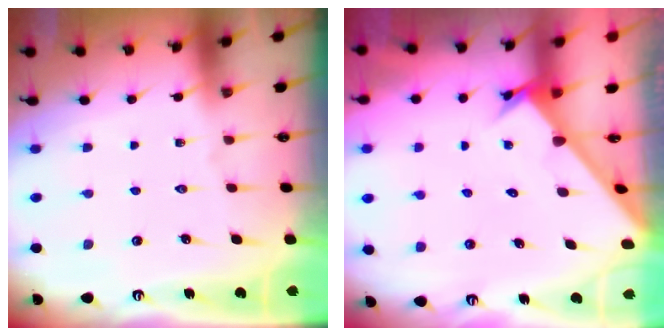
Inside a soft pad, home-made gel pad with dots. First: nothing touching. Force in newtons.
{"total": 2.4, "press": 2.4, "slide": 0.2}